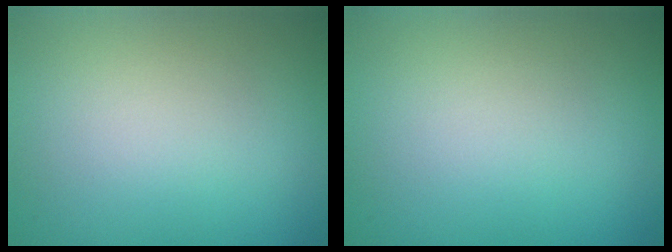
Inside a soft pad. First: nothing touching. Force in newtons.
{"total": 0.0}